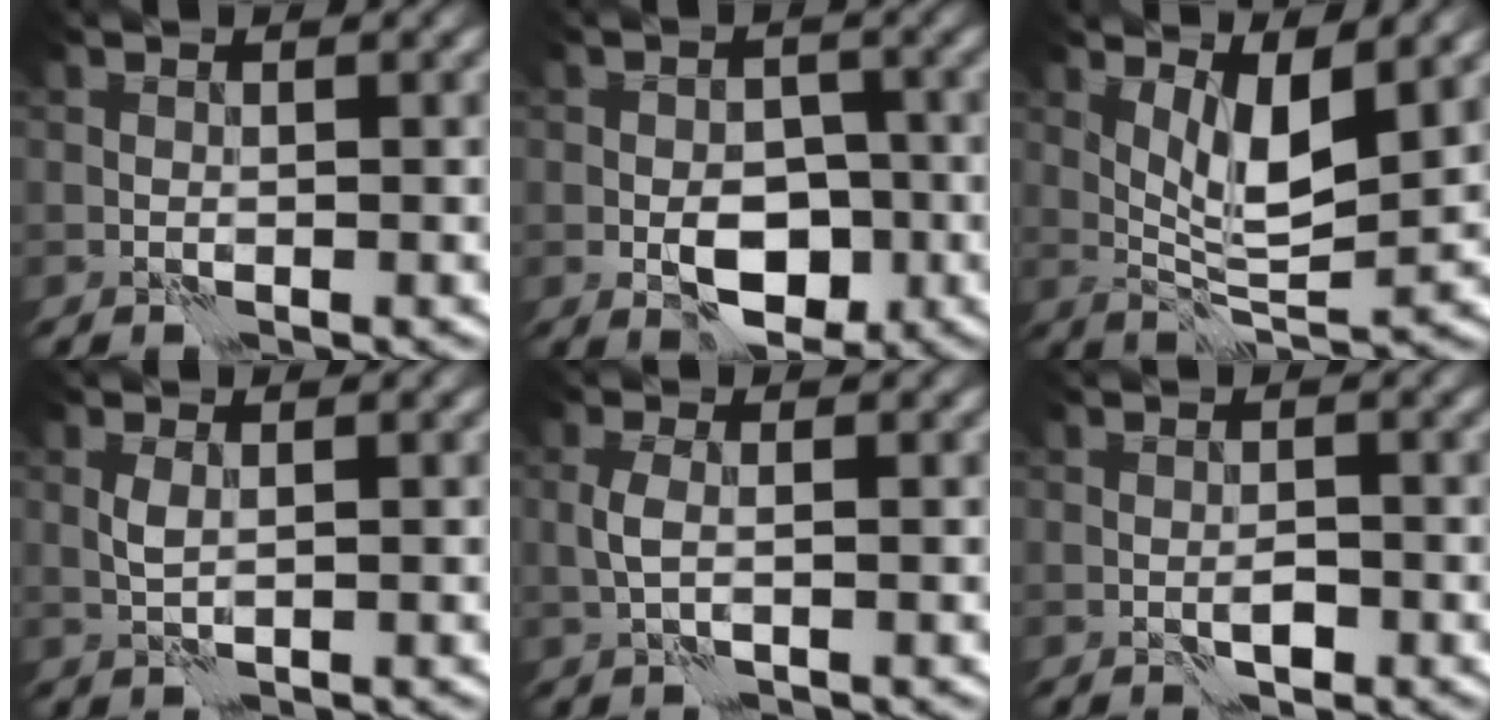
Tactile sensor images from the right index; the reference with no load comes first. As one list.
[{"total": 5.1, "force": [-1.9, 3.1, 3.6], "torque": [-0.046, -0.001, -0.033]}, {"total": 4.4, "force": [1.9, 1.0, 3.9], "torque": [-0.076, -0.009, 0.040]}, {"total": 1.0, "force": [0.3, 0.2, 0.9], "torque": [-0.024, 0.001, 0.007]}, {"total": 1.4, "force": [0.0, 0.4, 1.4], "torque": [-0.036, 0.003, -0.003]}, {"total": 1.3, "force": [-0.6, 0.5, 1.0], "torque": [-0.019, 0.001, -0.011]}]